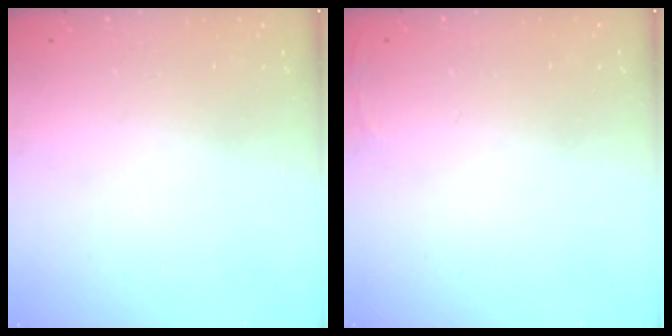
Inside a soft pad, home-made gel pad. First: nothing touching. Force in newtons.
{"total": 2.5, "press": 2.4, "slide": 0.9}